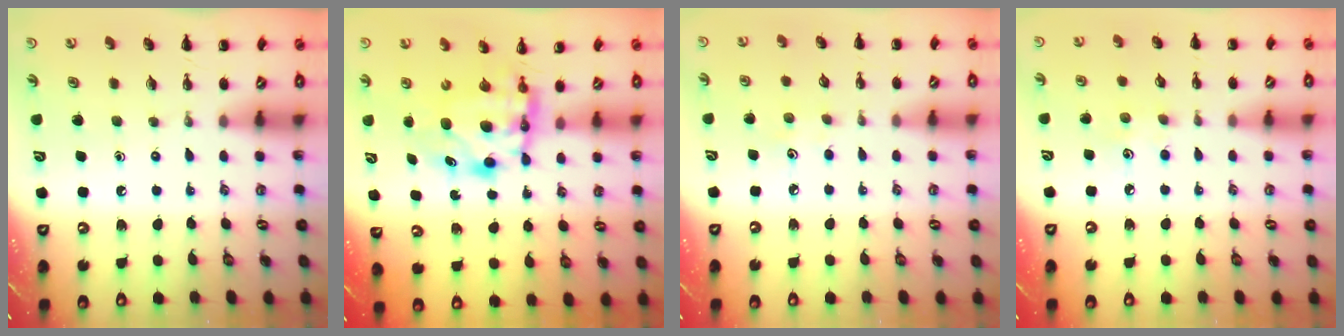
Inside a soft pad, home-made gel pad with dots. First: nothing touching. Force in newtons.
{"total": 5.6, "press": 5.5, "slide": 1.1}
{"total": 2.8, "press": 2.6, "slide": 0.8}
{"total": 5.1, "press": 4.9, "slide": 1.4}